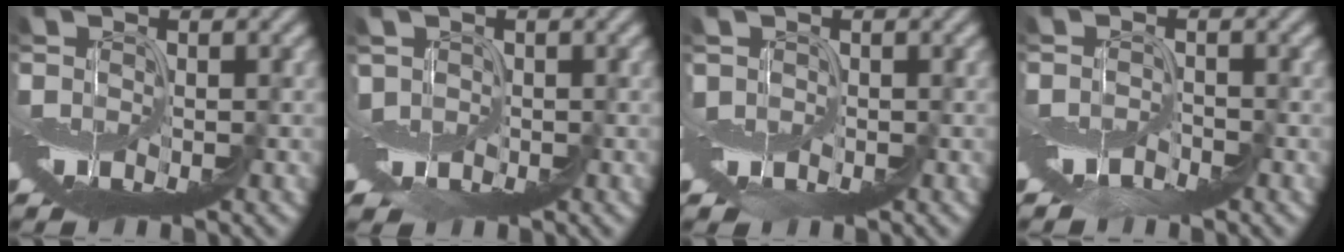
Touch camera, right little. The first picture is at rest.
{"total": 2.4, "force": [0.3, 1.7, 1.7], "torque": [-0.017, 0.009, 0.011]}
{"total": 1.4, "force": [0.2, 1.2, 0.6], "torque": [0.004, 0.008, 0.008]}
{"total": 1.2, "force": [-1.1, 0.0, -0.4], "torque": [0.007, 0.000, -0.020]}